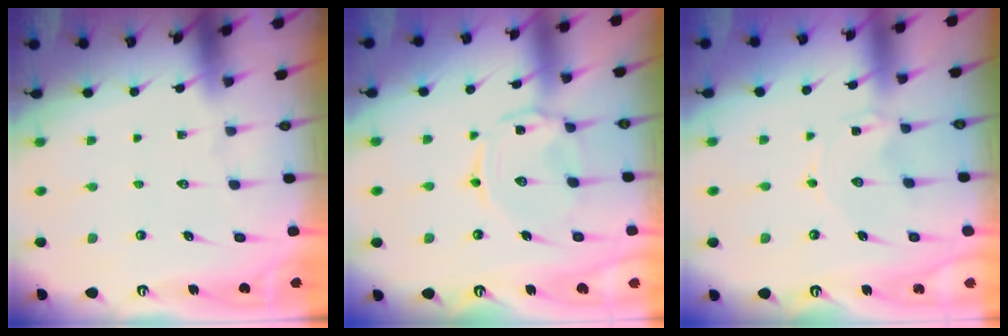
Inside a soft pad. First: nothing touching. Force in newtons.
{"total": 2.7, "press": 2.7, "slide": 0.4}
{"total": 0.0}